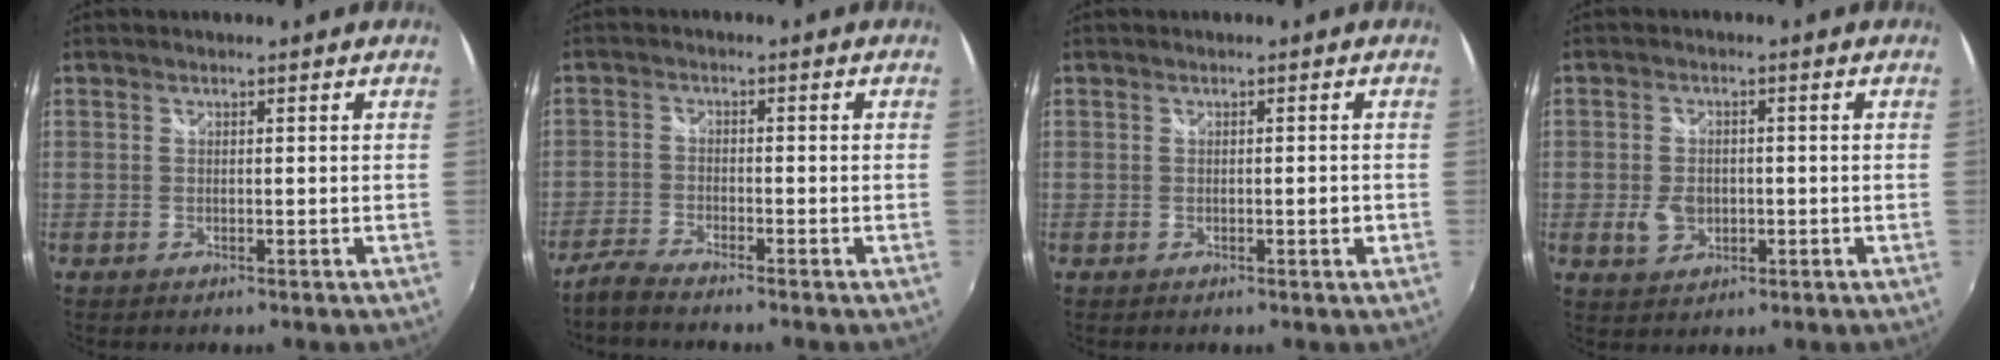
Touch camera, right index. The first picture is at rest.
{"total": 4.0, "force": [-3.8, 0.1, 1.3], "torque": [-0.046, -0.007, -0.079]}
{"total": 1.1, "force": [-0.3, 0.3, 1.0], "torque": [-0.013, 0.004, -0.003]}
{"total": 4.4, "force": [-0.7, 3.3, 2.8], "torque": [-0.061, 0.005, -0.007]}